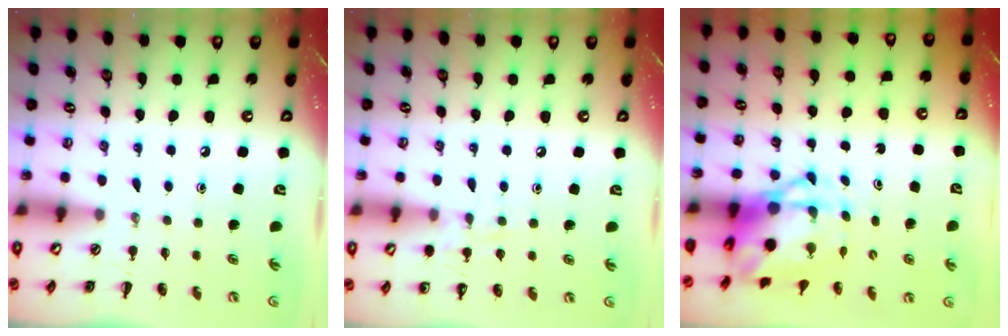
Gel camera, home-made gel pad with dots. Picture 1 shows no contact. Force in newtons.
{"total": 6.8, "press": 6.6, "slide": 1.9}
{"total": 6.6, "press": 6.3, "slide": 1.6}